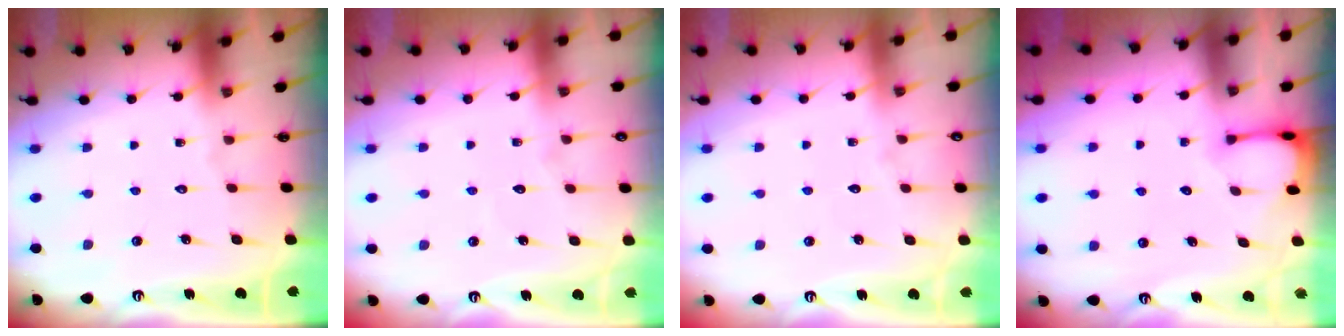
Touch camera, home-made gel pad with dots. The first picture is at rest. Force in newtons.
{"total": 3.4, "press": 3.3, "slide": 0.4}
{"total": 3.6, "press": 3.6, "slide": 0.4}
{"total": 2.3, "press": 2.3, "slide": 0.4}